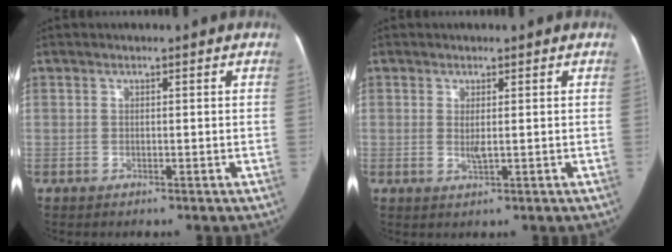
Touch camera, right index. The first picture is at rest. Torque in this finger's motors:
{"motor_torque": [-0.03, -0.01, -0.02, 0.01]}